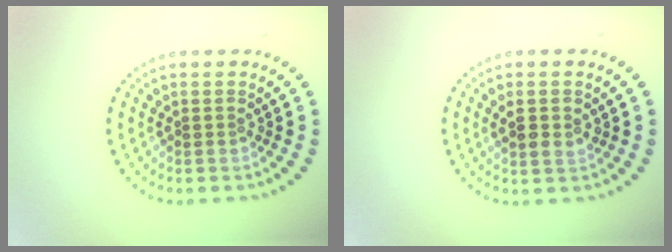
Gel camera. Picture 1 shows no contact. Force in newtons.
{"total": 2.0, "press": 1.9, "slide": 0.5}